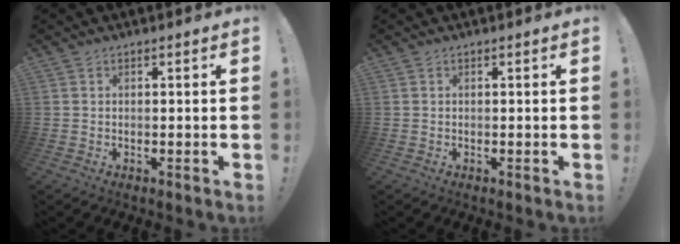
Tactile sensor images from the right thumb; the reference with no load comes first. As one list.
[{"total": 0.0}]